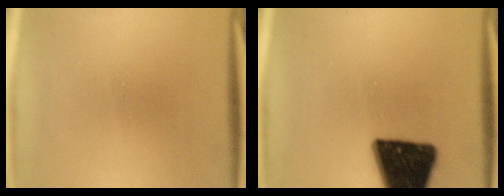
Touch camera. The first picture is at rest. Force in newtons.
{"total": 18.5}